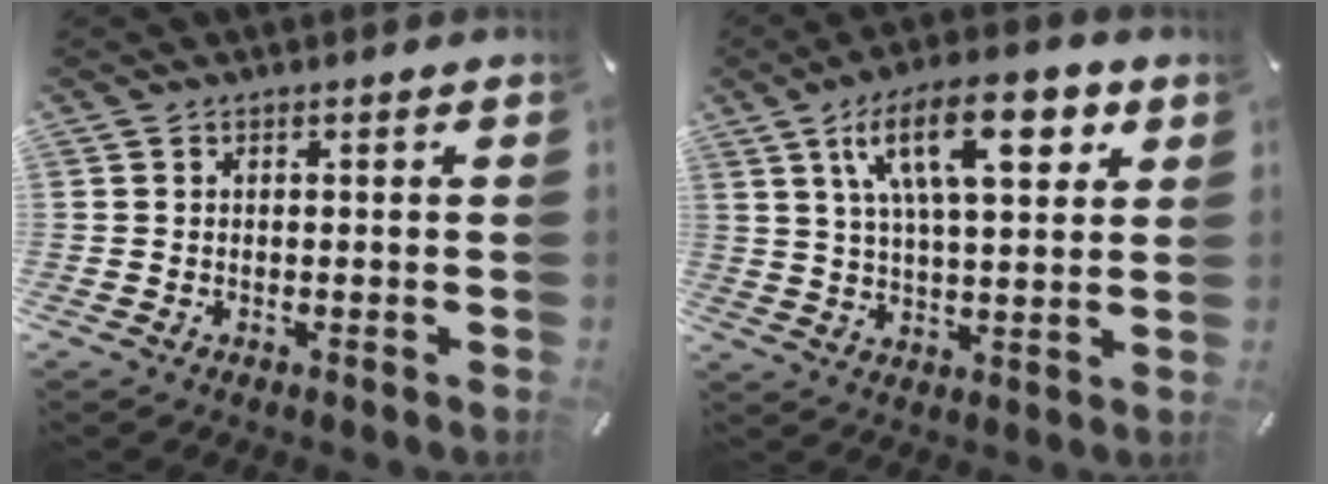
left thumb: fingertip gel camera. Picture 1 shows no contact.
{"total": 17.7, "force": [8.0, 7.0, 14.1], "torque": [-0.233, -0.006, 0.128]}